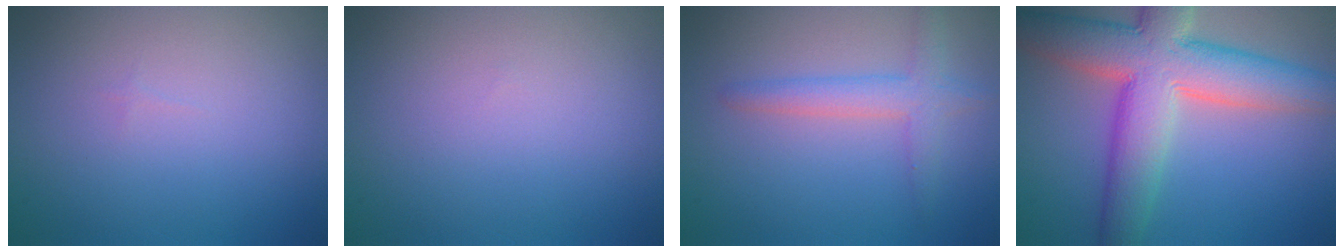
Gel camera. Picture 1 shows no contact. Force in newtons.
{"total": 0.0}
{"total": 2.6, "press": 2.6, "slide": 0.2}
{"total": 10.1, "press": 10.0, "slide": 0.8}